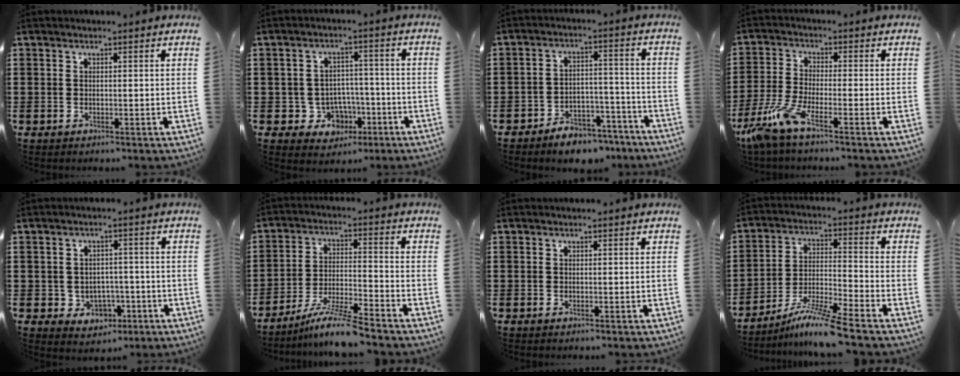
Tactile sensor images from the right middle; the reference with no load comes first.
{"total": 5.6, "force": [-2.4, 4.9, 1.5], "torque": [-0.033, 0.011, -0.043]}
{"total": 5.7, "force": [-5.4, 1.7, 0.7], "torque": [-0.008, 0.021, -0.106]}
{"total": 6.4, "force": [-4.5, 0.8, 4.5], "torque": [-0.128, -0.025, -0.094]}
{"total": 3.4, "force": [-1.4, 2.9, 1.0], "torque": [-0.031, 0.006, -0.031]}
{"total": 7.8, "force": [-6.7, -0.2, 4.0], "torque": [-0.080, -0.011, -0.129]}
{"total": 0.0}
{"total": 8.1, "force": [-6.9, -0.8, 4.2], "torque": [-0.085, -0.014, -0.136]}